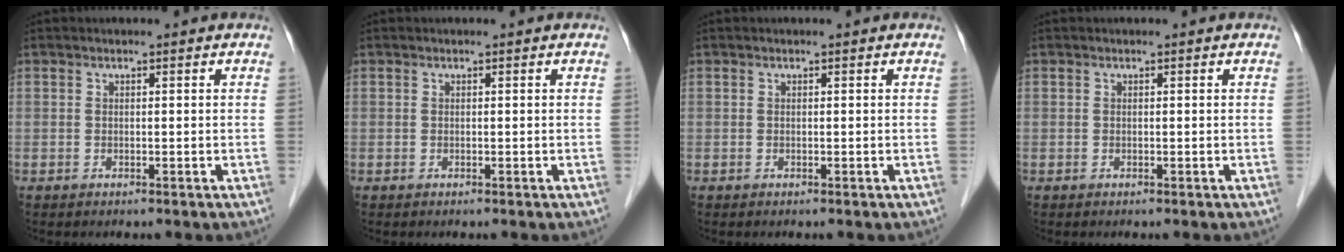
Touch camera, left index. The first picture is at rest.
{"total": 0.0}
{"total": 0.0}
{"total": 0.0}